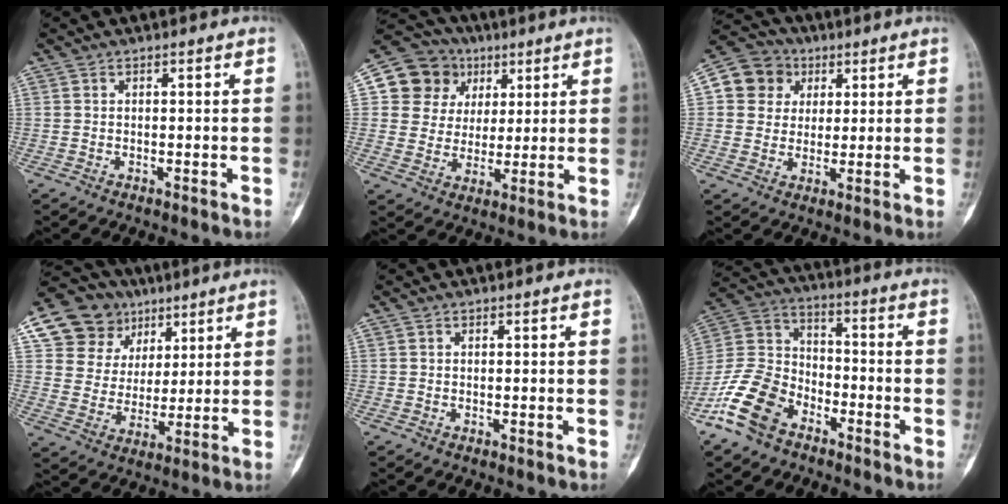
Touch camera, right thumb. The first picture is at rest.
{"total": 12.7, "force": [4.5, 11.5, 2.9], "torque": [-0.013, 0.007, 0.079]}
{"total": 9.7, "force": [2.8, 8.9, 2.5], "torque": [-0.015, 0.006, 0.040]}
{"total": 15.2, "force": [7.6, 12.5, 4.0], "torque": [-0.035, -0.004, 0.141]}
{"total": 0.0}
{"total": 13.7, "force": [-8.4, 8.4, 6.8], "torque": [-0.132, 0.056, -0.172]}